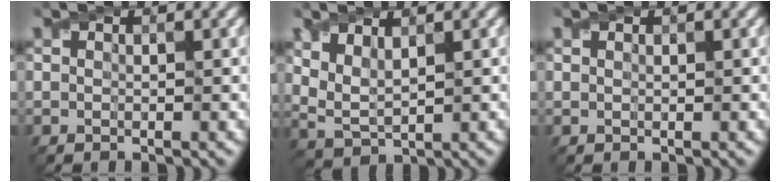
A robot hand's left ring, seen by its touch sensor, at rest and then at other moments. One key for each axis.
{"total": 3.1, "fx": 1.8, "fy": 1.3, "fz": 2.1, "tx": -0.054, "ty": -0.006, "tz": 0.042}
{"total": 0.0}